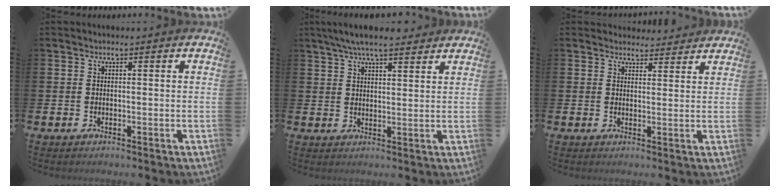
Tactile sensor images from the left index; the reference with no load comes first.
{"total": 5.7, "force": [5.1, 1.0, 2.3], "torque": [-0.056, -0.014, 0.092]}
{"total": 3.0, "force": [2.9, 0.8, -0.1], "torque": [0.006, -0.016, 0.051]}